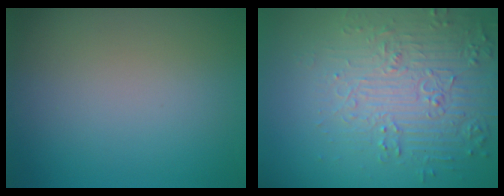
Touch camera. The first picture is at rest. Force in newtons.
{"total": 5.0, "press": 4.8, "slide": 1.3}